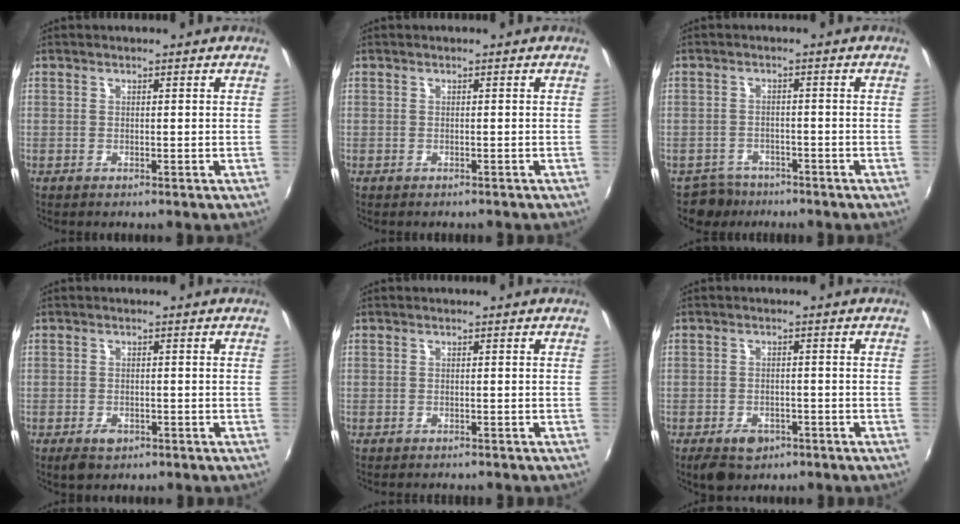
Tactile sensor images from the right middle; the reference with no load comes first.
{"total": 0.8, "force": [-0.7, 0.4, 0.2], "torque": [-0.006, -0.002, -0.008]}
{"total": 3.8, "force": [-3.0, 2.2, -0.3], "torque": [-0.008, 0.007, -0.053]}
{"total": 3.3, "force": [-2.0, 1.9, 1.7], "torque": [-0.039, -0.007, -0.032]}
{"total": 1.6, "force": [-1.5, 0.2, 0.5], "torque": [-0.014, -0.010, -0.022]}
{"total": 5.8, "force": [-3.7, 3.5, 2.7], "torque": [-0.065, -0.005, -0.052]}